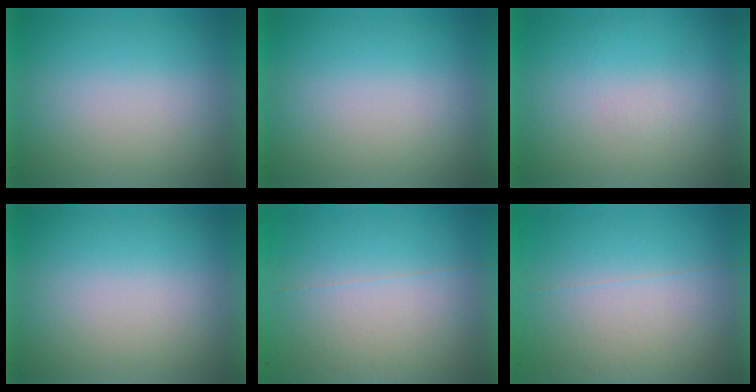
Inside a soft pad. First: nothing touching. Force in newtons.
{"total": 0.0}
{"total": 1.1}
{"total": 0.0}
{"total": 6.8}
{"total": 6.8}